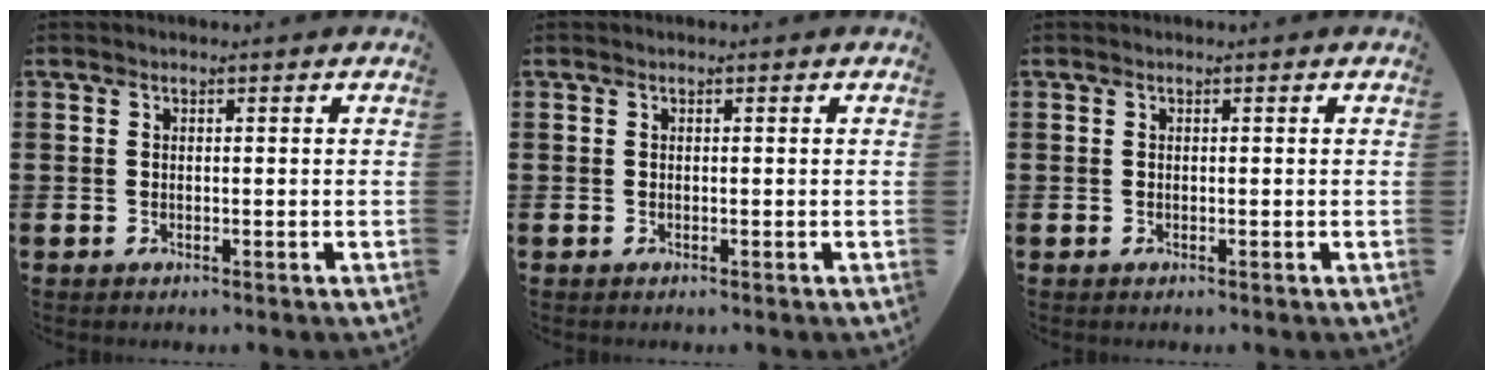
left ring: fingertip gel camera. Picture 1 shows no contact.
{"total": 0.0}
{"total": 0.0}